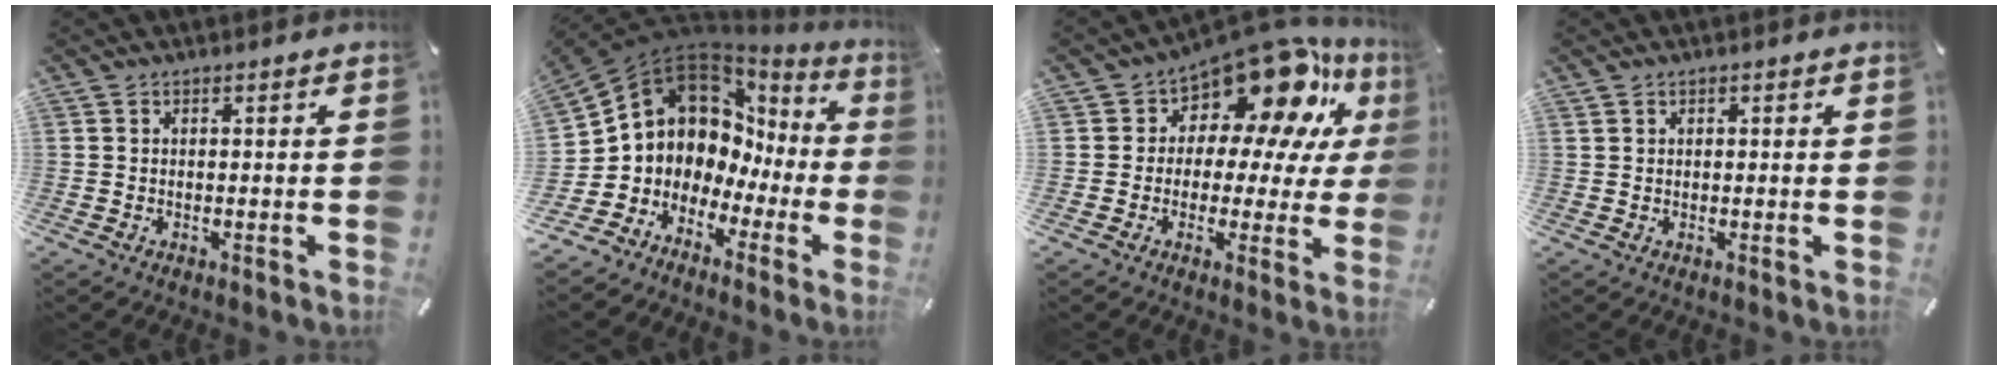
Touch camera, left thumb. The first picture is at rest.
{"total": 7.7, "force": [3.4, 6.8, 0.7], "torque": [-0.038, -0.070, 0.072]}
{"total": 15.7, "force": [11.5, 7.2, 7.9], "torque": [-0.129, -0.100, 0.197]}
{"total": 0.8, "force": [0.4, 0.6, 0.3], "torque": [-0.004, 0.002, 0.008]}